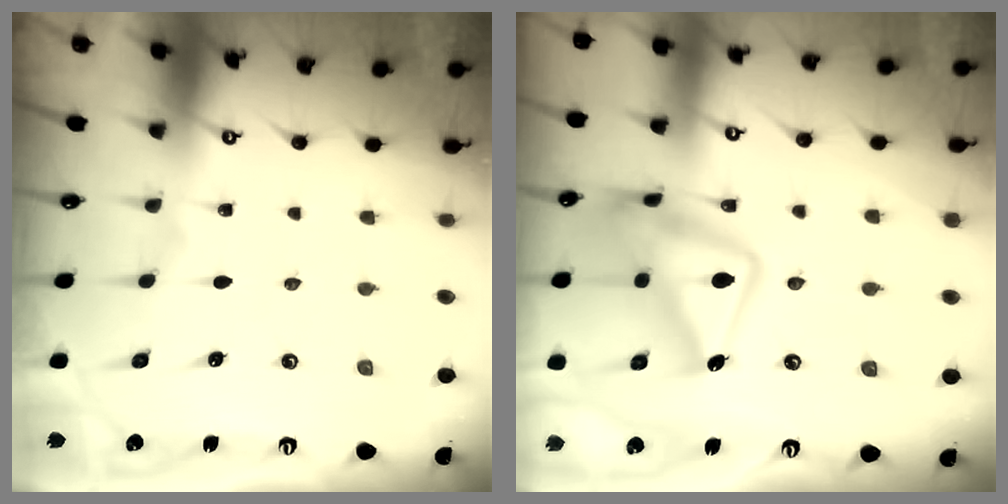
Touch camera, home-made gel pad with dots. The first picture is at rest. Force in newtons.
{"total": 16.9, "press": 16.8, "slide": 1.2}